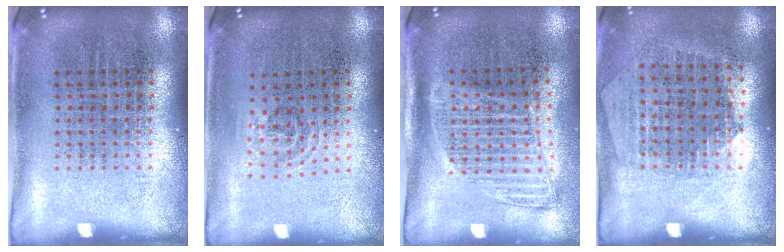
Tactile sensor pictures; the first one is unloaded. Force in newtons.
{"total": 0.9, "press": 0.6, "slide": 0.6}
{"total": 1.4, "press": 1.2, "slide": 0.6}
{"total": 1.3, "press": 1.2, "slide": 0.5}